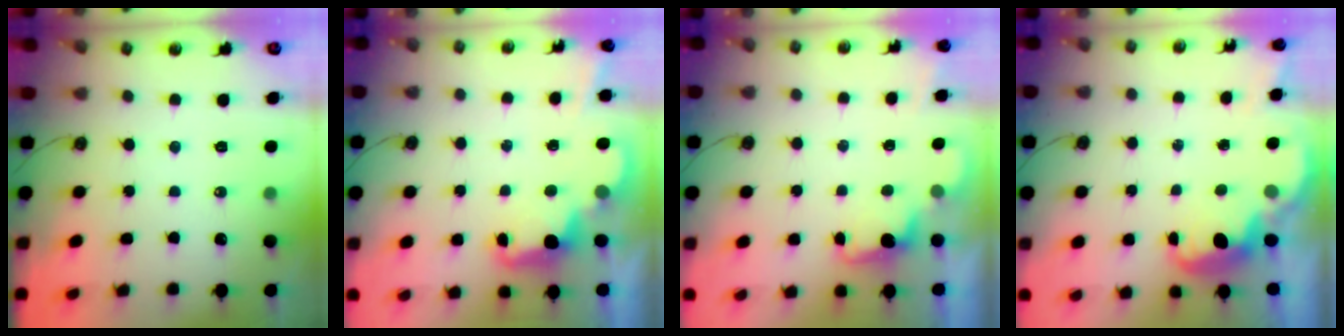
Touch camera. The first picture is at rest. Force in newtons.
{"total": 2.5, "press": 2.5, "slide": 0.6}
{"total": 1.3, "press": 1.0, "slide": 0.9}
{"total": 2.7, "press": 2.6, "slide": 0.6}